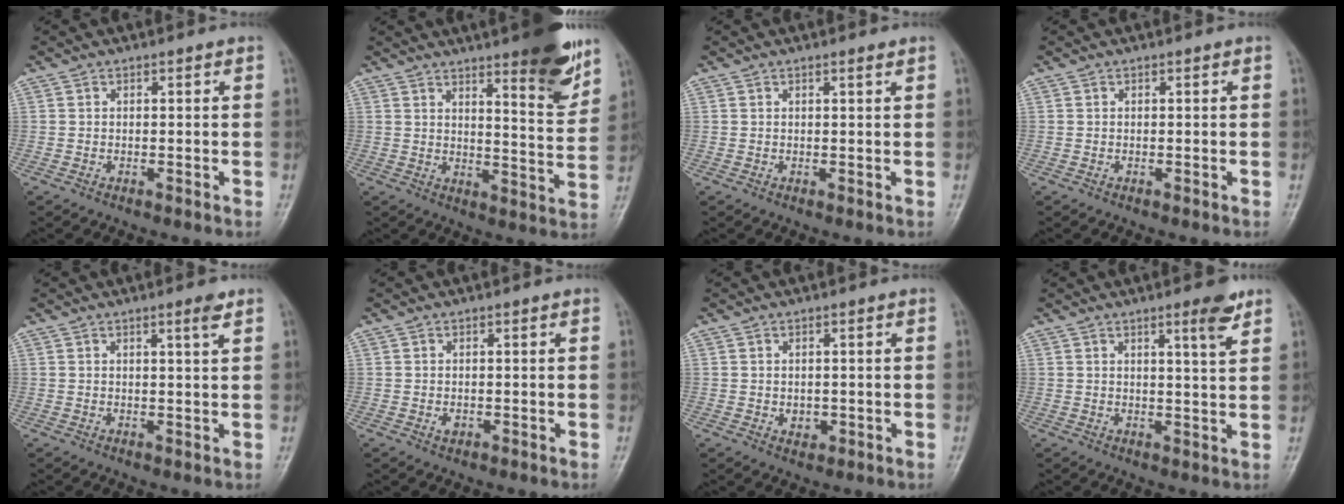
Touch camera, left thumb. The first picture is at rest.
{"total": 13.3, "force": [8.7, 2.9, 9.7], "torque": [-0.102, -0.055, 0.121]}
{"total": 0.8, "force": [0.6, 0.0, 0.5], "torque": [-0.009, -0.003, 0.009]}
{"total": 0.0}
{"total": 2.4, "force": [1.5, 0.1, 1.9], "torque": [-0.030, -0.010, 0.022]}
{"total": 1.0, "force": [-0.3, 0.8, 0.5], "torque": [-0.004, 0.000, -0.003]}
{"total": 1.9, "force": [-0.3, 1.6, 1.0], "torque": [-0.004, 0.000, 0.002]}
{"total": 4.9, "force": [3.1, 0.6, 3.8], "torque": [-0.050, -0.021, 0.044]}